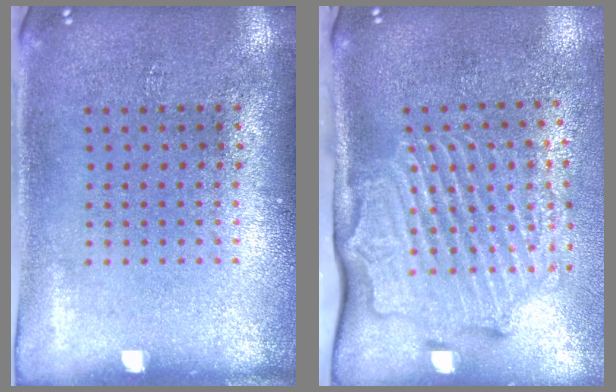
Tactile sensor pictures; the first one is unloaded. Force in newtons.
{"total": 2.8, "press": 2.2, "slide": 1.8}